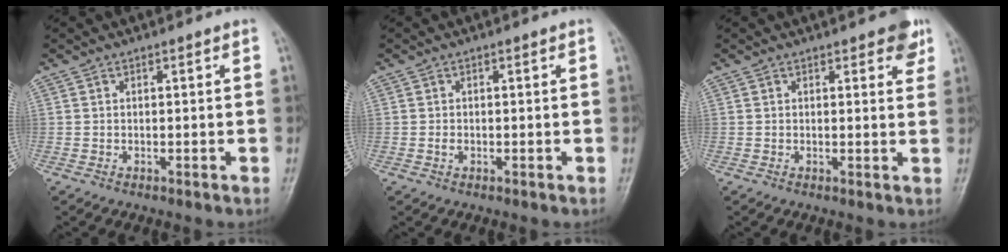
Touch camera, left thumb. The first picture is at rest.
{"total": 1.0, "force": [0.0, 0.7, 0.7], "torque": [-0.009, 0.000, -0.001]}
{"total": 4.2, "force": [2.6, 1.8, 2.9], "torque": [-0.015, -0.009, 0.026]}